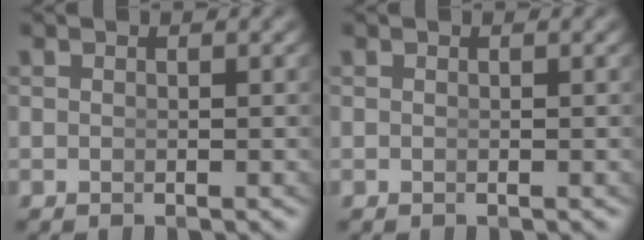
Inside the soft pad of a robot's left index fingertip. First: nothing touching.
{"total": 0.0}